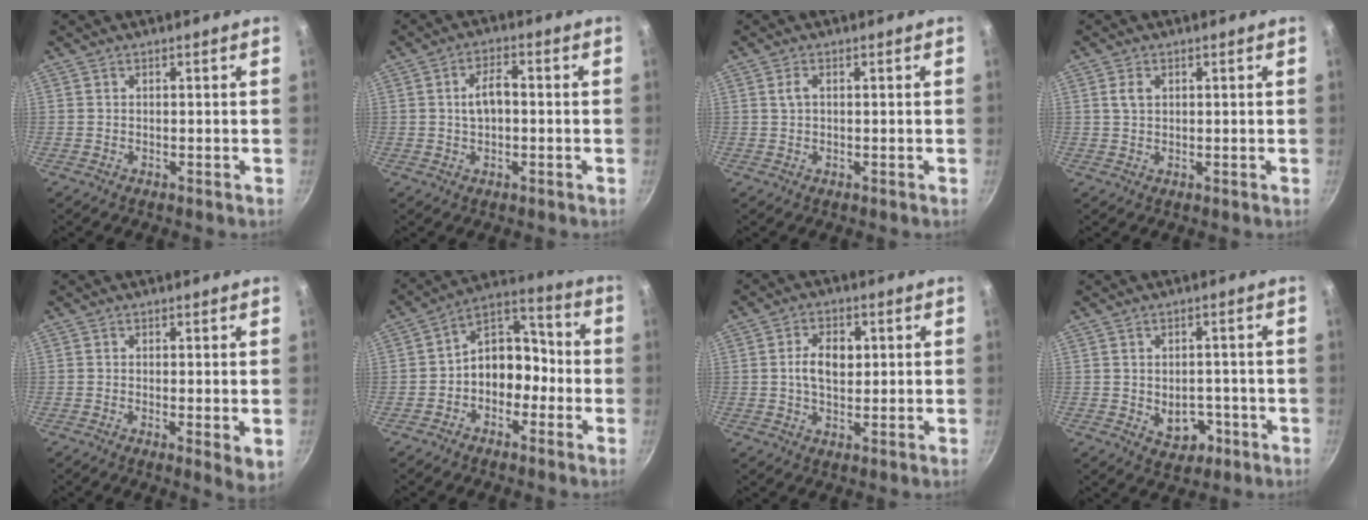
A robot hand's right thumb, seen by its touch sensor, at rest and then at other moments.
{"total": 4.8, "force": [0.1, 2.6, 4.0], "torque": [-0.072, 0.014, -0.002]}
{"total": 1.6, "force": [0.3, 0.9, 1.3], "torque": [-0.028, 0.004, 0.007]}
{"total": 2.5, "force": [0.8, 1.6, 1.6], "torque": [-0.031, 0.002, 0.017]}
{"total": 3.9, "force": [-0.6, 0.7, 3.8], "torque": [-0.062, -0.014, -0.009]}
{"total": 11.5, "force": [-2.2, 8.1, 7.9], "torque": [-0.082, 0.050, -0.052]}
{"total": 6.6, "force": [0.9, 4.1, 5.1], "torque": [-0.075, 0.003, 0.013]}
{"total": 5.5, "force": [-1.5, 4.0, 3.4], "torque": [-0.020, 0.012, -0.010]}